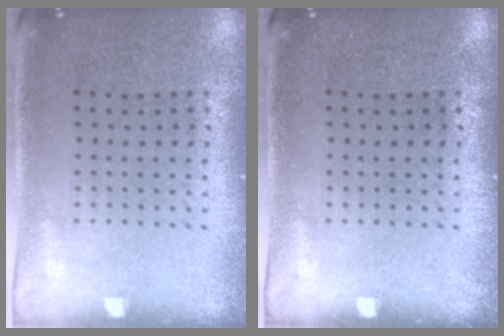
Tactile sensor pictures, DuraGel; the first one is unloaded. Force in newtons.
{"total": 0.0}